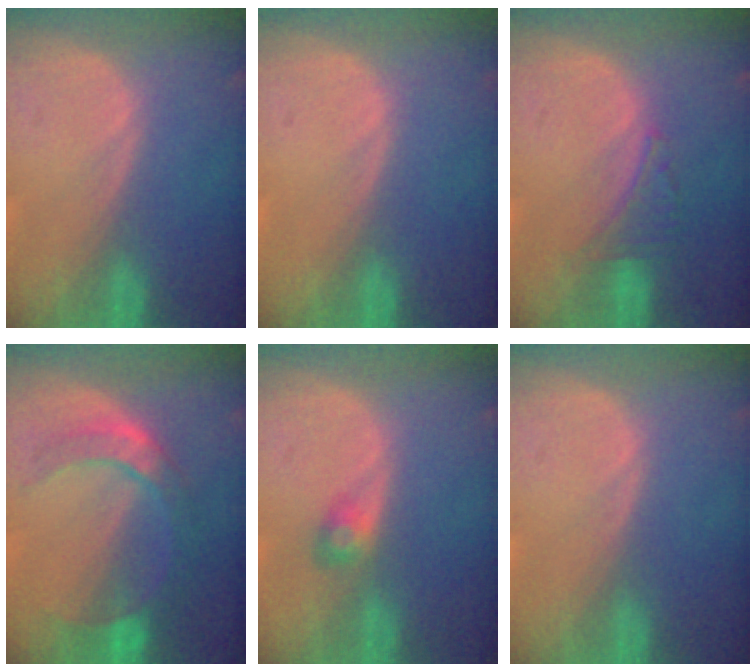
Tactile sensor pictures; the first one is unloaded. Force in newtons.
{"total": 0.0}
{"total": 3.0, "press": 3.0, "slide": 0.2}
{"total": 7.2, "press": 6.7, "slide": 2.7}
{"total": 2.1, "press": 2.1, "slide": 0.2}
{"total": 0.0}